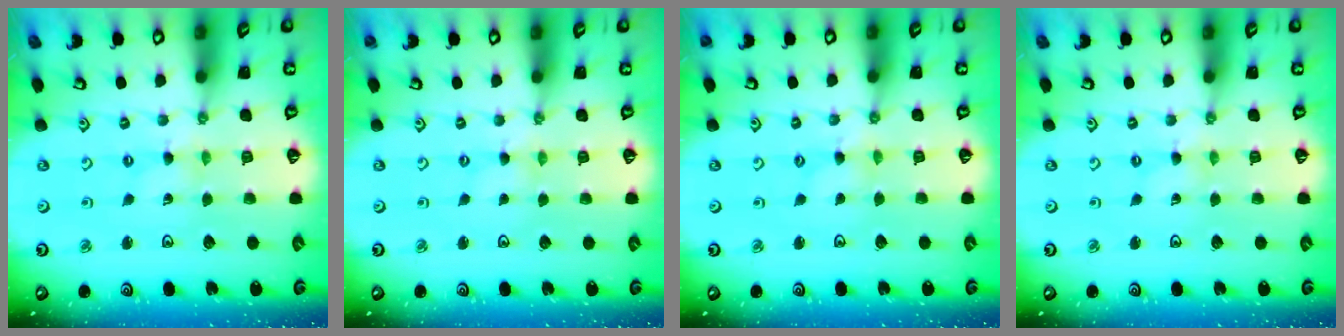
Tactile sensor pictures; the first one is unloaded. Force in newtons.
{"total": 0.0}
{"total": 0.8, "press": 0.7, "slide": 0.3}
{"total": 0.0}